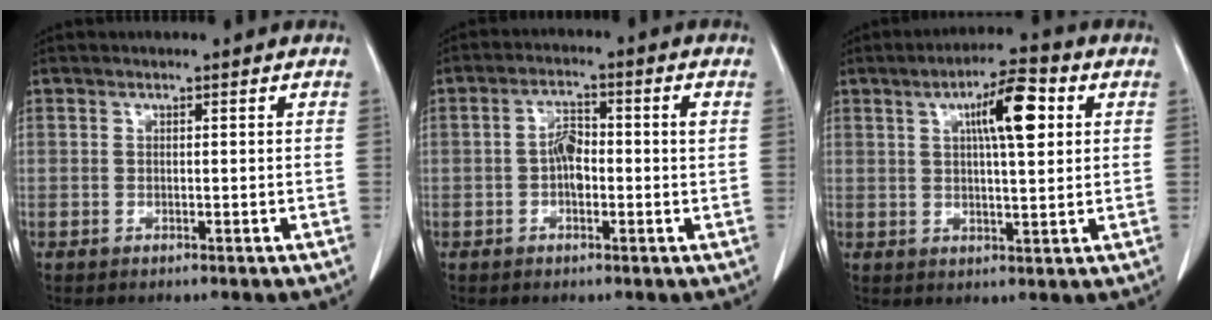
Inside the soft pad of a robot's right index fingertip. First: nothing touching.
{"total": 4.7, "force": [-0.3, 1.8, 4.3], "torque": [-0.086, 0.019, -0.008]}
{"total": 8.9, "force": [2.9, 1.7, 8.3], "torque": [-0.134, 0.015, 0.045]}